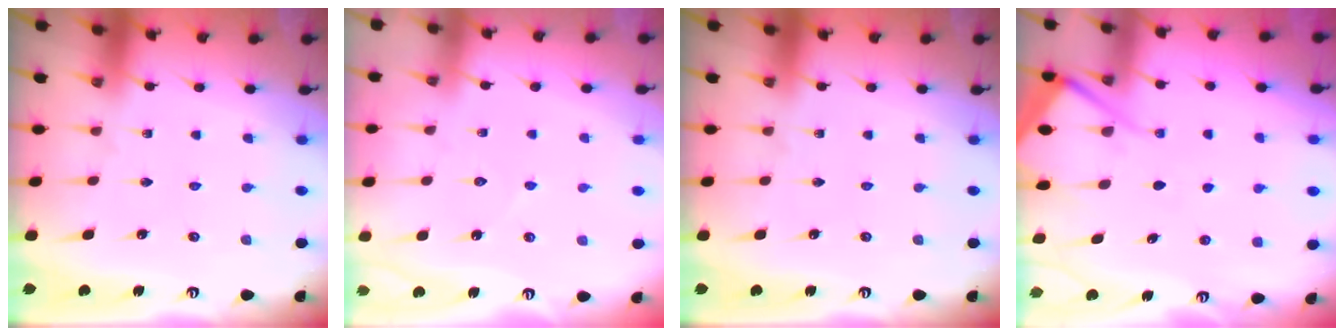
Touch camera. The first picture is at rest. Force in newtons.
{"total": 3.5, "press": 3.5, "slide": 0.4}
{"total": 0.0}
{"total": 8.9, "press": 8.9, "slide": 0.8}